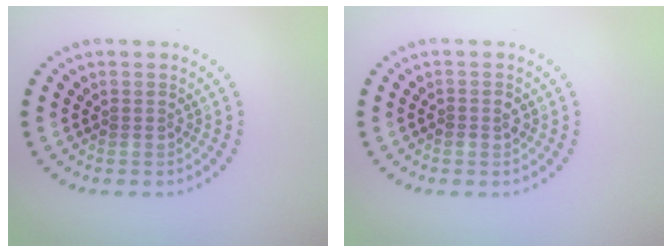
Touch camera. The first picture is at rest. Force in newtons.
{"total": 1.1, "press": 1.0, "slide": 0.4}